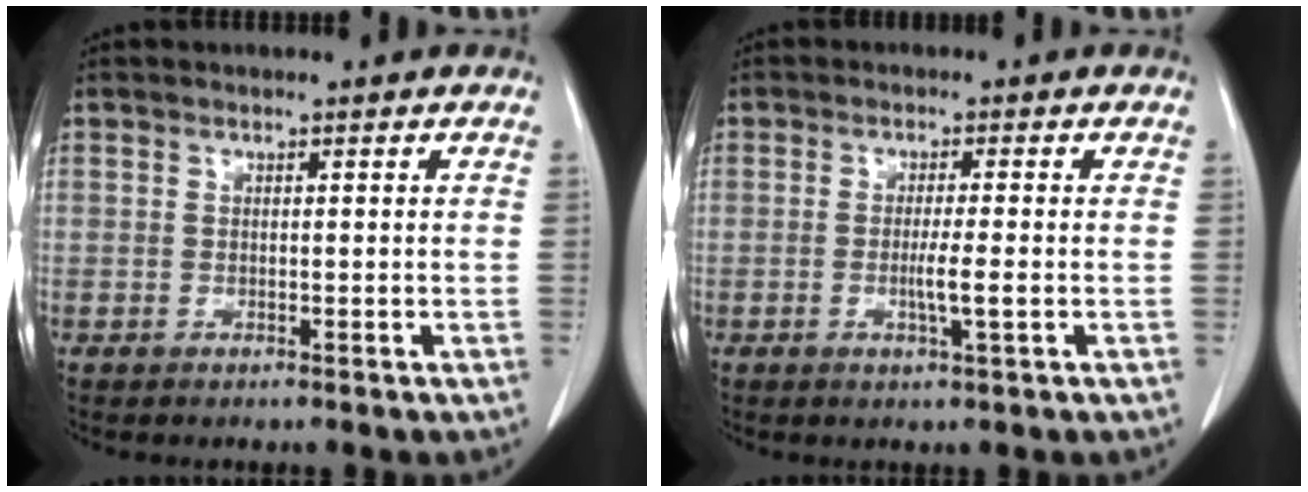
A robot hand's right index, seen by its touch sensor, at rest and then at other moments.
{"total": 3.3, "force": [-0.7, -0.2, 3.3], "torque": [-0.058, -0.006, -0.012]}